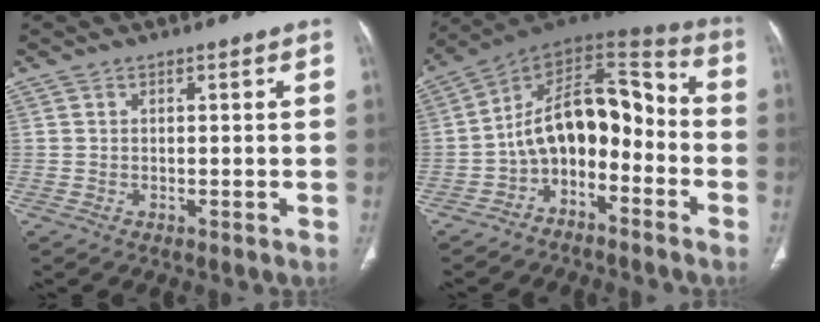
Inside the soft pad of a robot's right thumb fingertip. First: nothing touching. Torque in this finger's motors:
{"motor_torque": [1.03, 0.84, 1.28, -0.76, 0.37]}